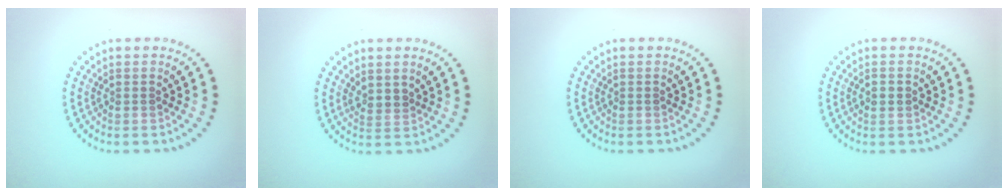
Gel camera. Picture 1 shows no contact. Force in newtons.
{"total": 1.0, "press": 0.7, "slide": 0.6}
{"total": 0.0}
{"total": 1.4, "press": 1.4, "slide": 0.1}